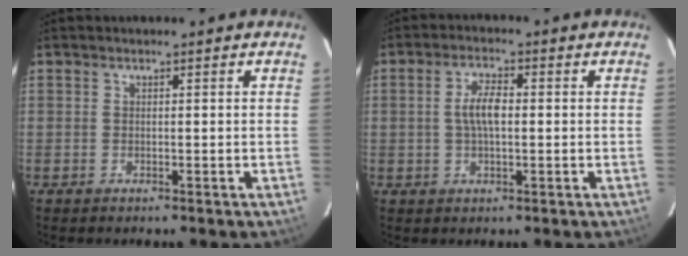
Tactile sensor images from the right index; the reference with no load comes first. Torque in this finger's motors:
{"motor_torque": [0.17, -0.05, 0.14, 0.09]}